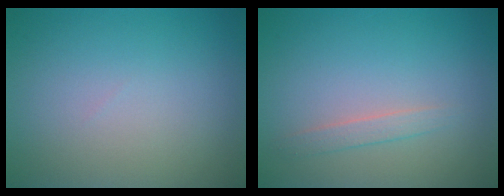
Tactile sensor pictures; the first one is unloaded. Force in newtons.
{"total": 1.3, "press": 1.3, "slide": 0.1}